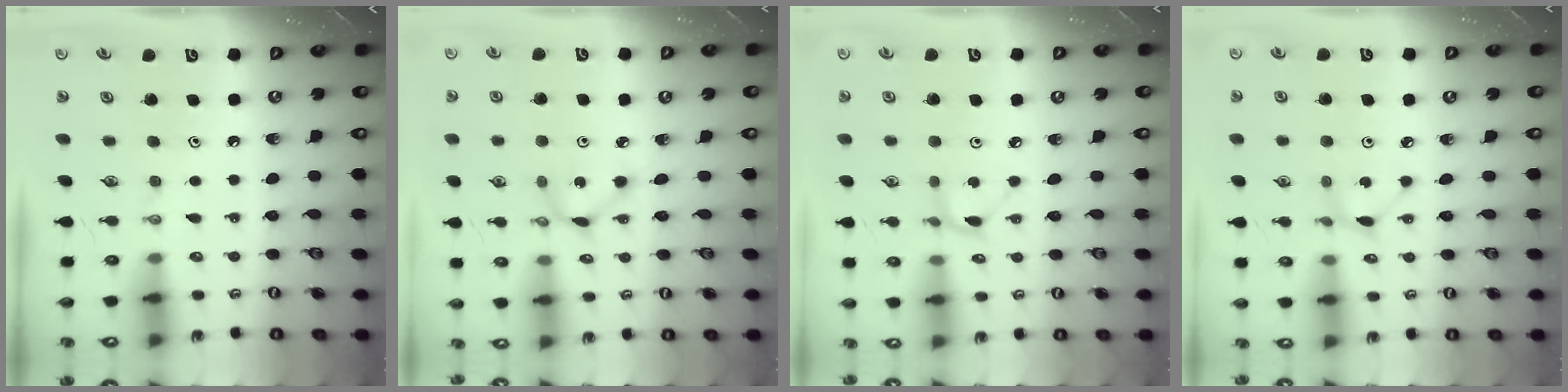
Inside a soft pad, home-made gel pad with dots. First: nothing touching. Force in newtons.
{"total": 2.8, "press": 2.8, "slide": 0.1}
{"total": 2.9, "press": 2.9, "slide": 0.3}
{"total": 3.1, "press": 3.1, "slide": 0.4}